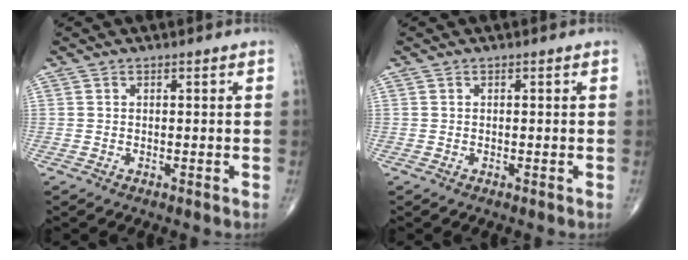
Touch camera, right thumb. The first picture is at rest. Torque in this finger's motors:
{"motor_torque": [-0.16, 0.11, -0.23, -0.18, -0.01]}